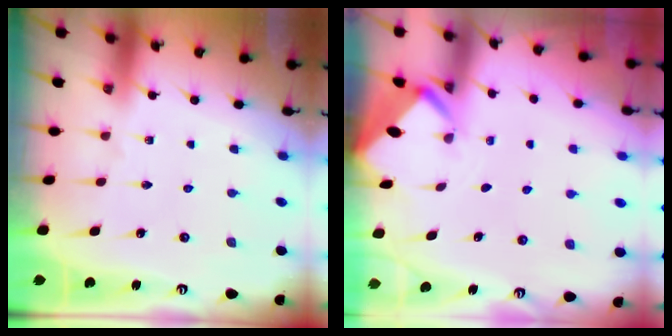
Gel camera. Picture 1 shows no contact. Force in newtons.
{"total": 2.2, "press": 2.2, "slide": 0.2}